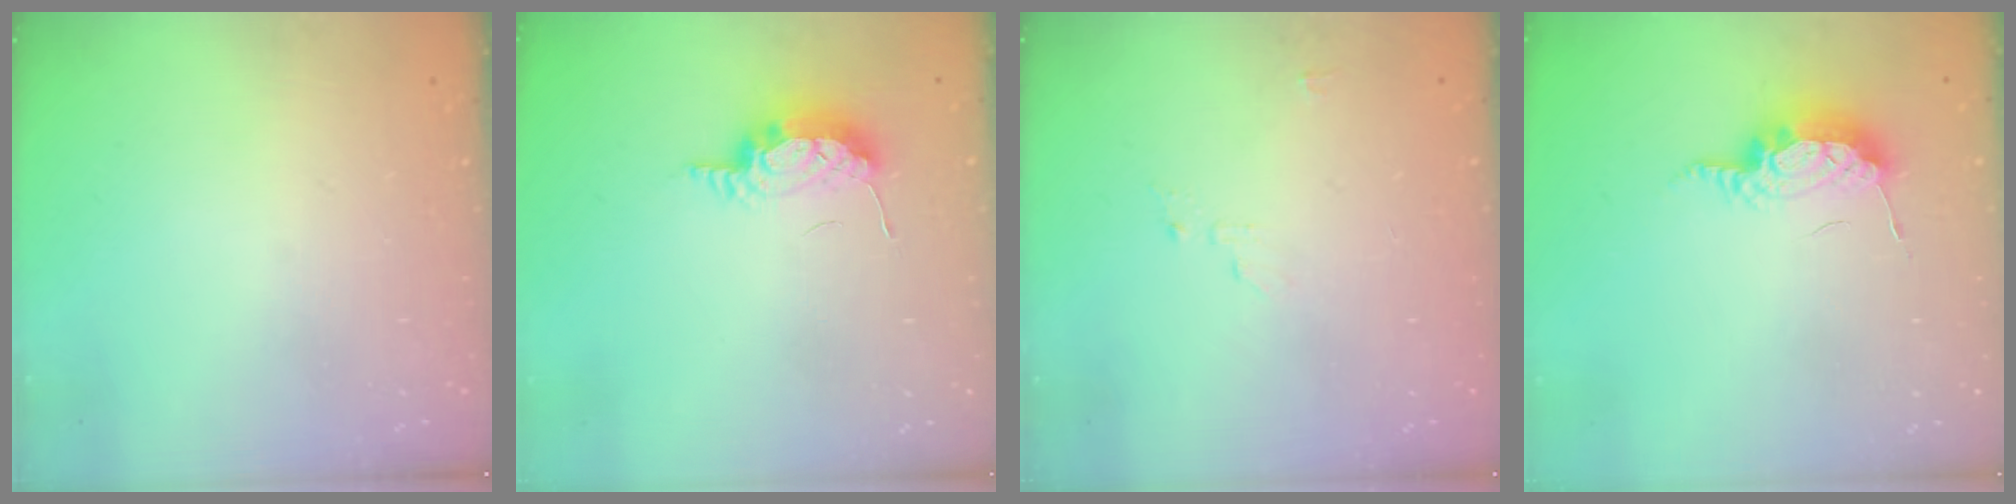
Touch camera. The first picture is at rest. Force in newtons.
{"total": 7.7, "press": 7.4, "slide": 1.8}
{"total": 4.0, "press": 3.9, "slide": 0.3}
{"total": 8.3, "press": 8.3, "slide": 0.3}